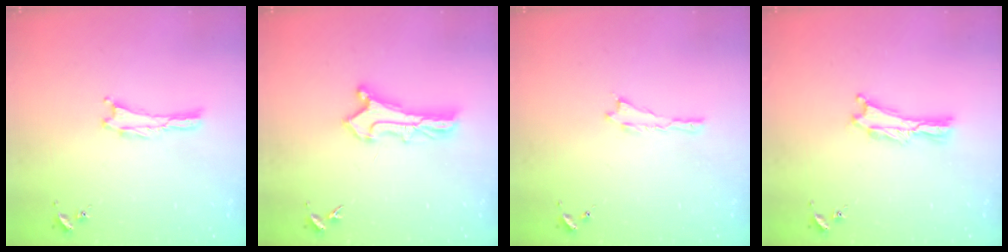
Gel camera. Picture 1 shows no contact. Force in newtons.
{"total": 2.9, "press": 2.9, "slide": 0.3}
{"total": 0.0}
{"total": 0.7, "press": 0.7, "slide": 0.2}